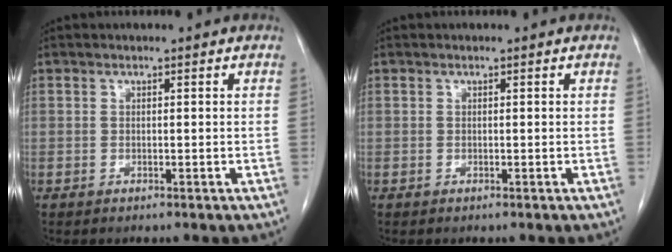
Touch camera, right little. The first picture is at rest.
{"total": 0.0}